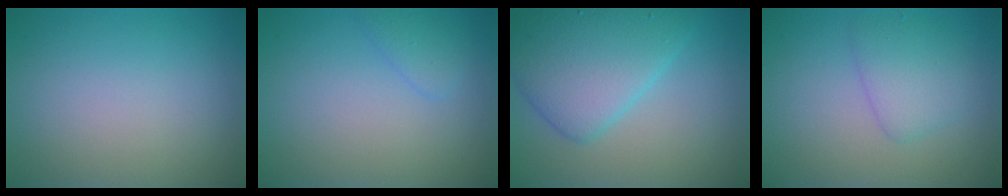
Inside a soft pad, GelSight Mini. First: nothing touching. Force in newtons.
{"total": 1.3, "press": 1.3, "slide": 0.0}
{"total": 6.4, "press": 6.4, "slide": 0.1}
{"total": 2.6, "press": 2.6, "slide": 0.1}